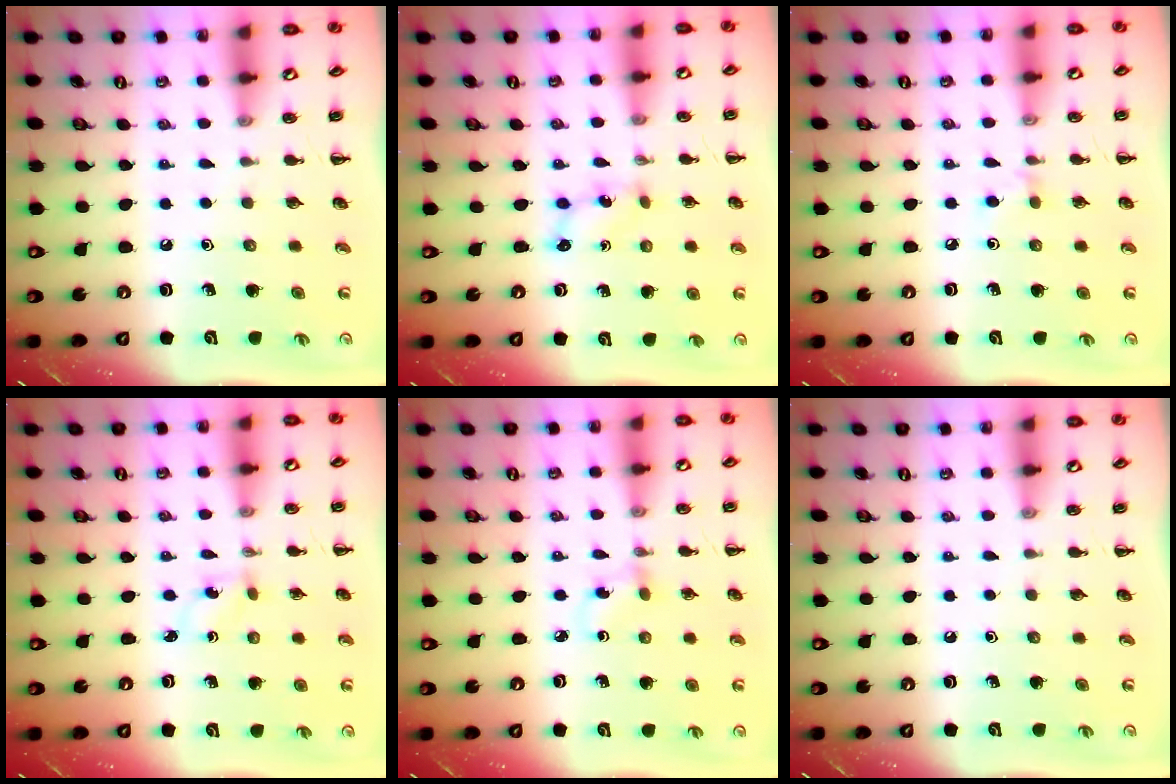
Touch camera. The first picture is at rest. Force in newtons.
{"total": 2.5, "press": 2.4, "slide": 0.7}
{"total": 4.5, "press": 4.3, "slide": 1.6}
{"total": 1.5, "press": 1.4, "slide": 0.6}
{"total": 1.9, "press": 1.7, "slide": 0.7}
{"total": 0.0}